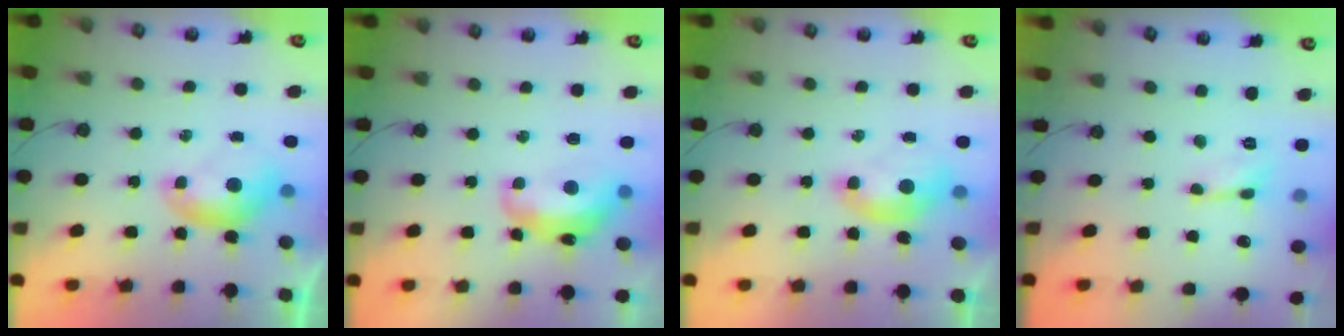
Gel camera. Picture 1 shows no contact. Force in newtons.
{"total": 5.6, "press": 5.5, "slide": 0.9}
{"total": 1.5, "press": 1.3, "slide": 0.7}
{"total": 0.0}